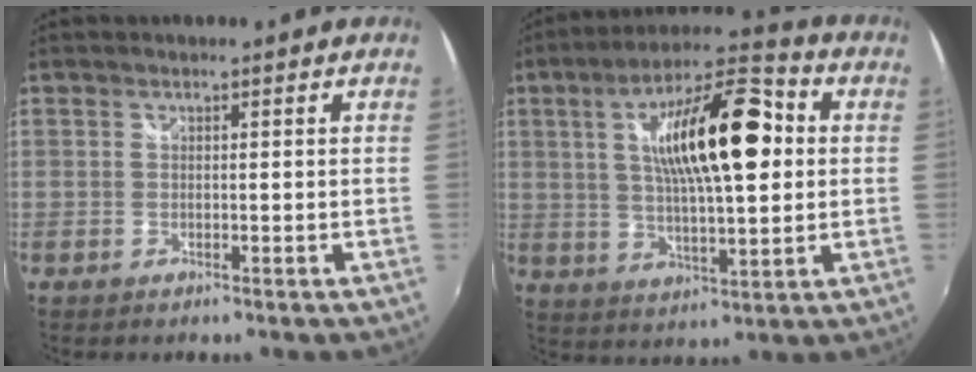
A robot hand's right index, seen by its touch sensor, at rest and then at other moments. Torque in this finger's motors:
{"motor_torque": [1.47, 0.67, 0.63, 0.21]}